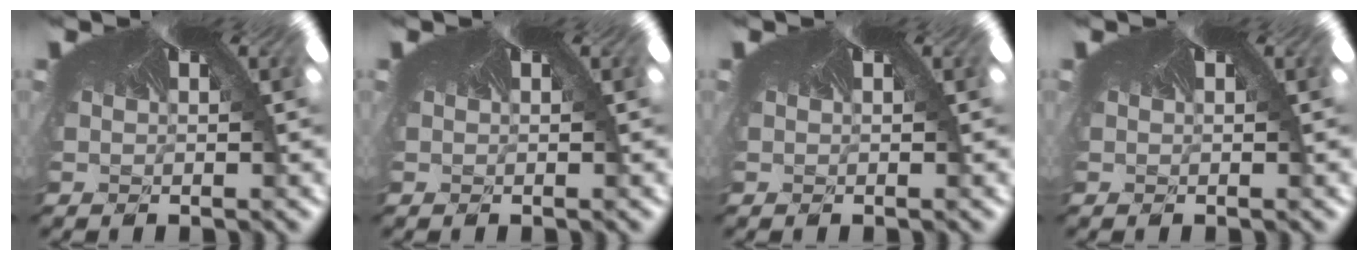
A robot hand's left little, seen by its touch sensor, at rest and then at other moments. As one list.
[{"total": 0.0}, {"total": 0.0}, {"total": 0.0}]